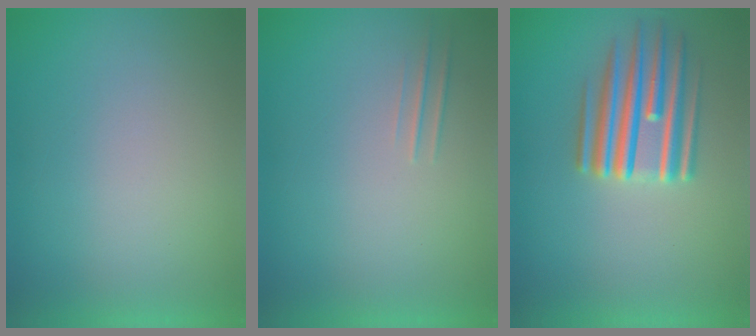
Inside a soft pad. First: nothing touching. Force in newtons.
{"total": 1.7}
{"total": 5.6}